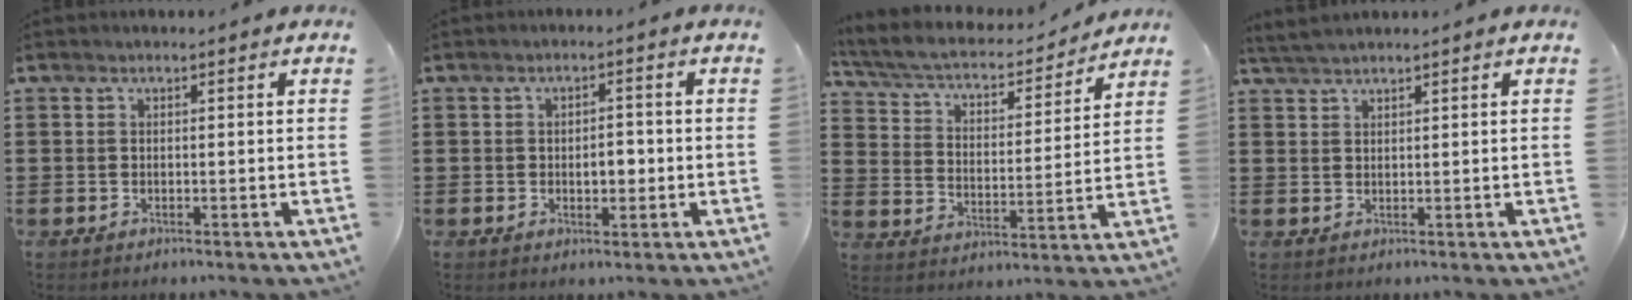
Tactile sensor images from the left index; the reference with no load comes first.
{"total": 3.2, "force": [-0.4, 1.7, 2.6], "torque": [-0.045, 0.002, -0.013]}
{"total": 4.8, "force": [4.1, 1.2, 2.1], "torque": [-0.063, -0.030, 0.063]}
{"total": 2.0, "force": [1.8, 0.1, 0.7], "torque": [-0.017, 0.002, 0.036]}